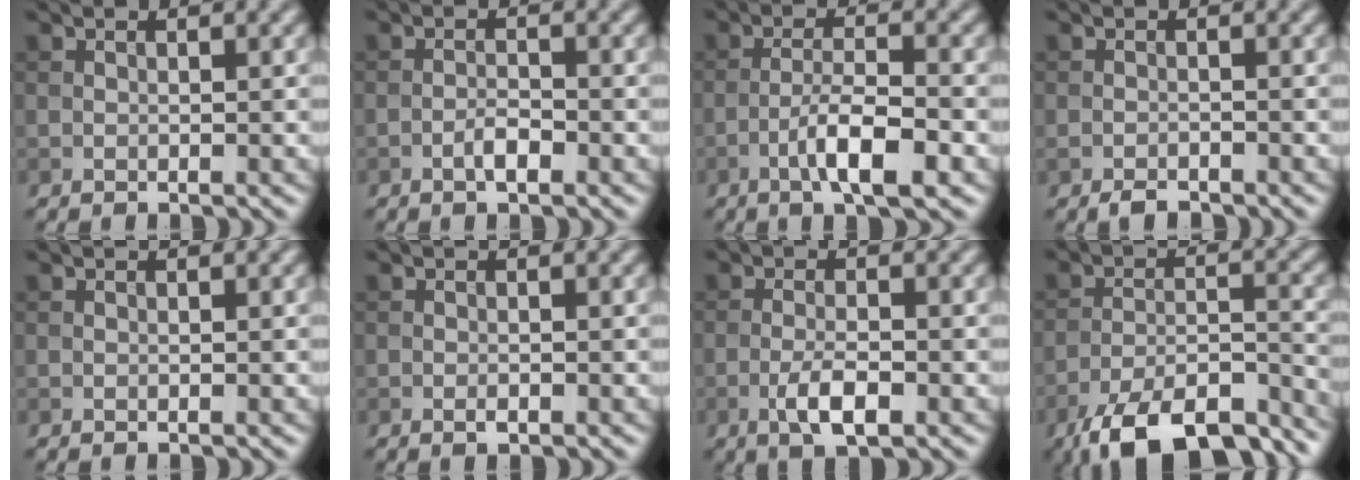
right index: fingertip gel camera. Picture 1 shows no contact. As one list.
[{"total": 1.7, "force": [-0.9, 0.5, 1.3], "torque": [-0.025, 0.002, -0.020]}, {"total": 5.3, "force": [-2.5, 1.2, 4.5], "torque": [-0.079, 0.006, -0.047]}, {"total": 1.6, "force": [-1.3, 0.6, 0.7], "torque": [-0.011, -0.001, -0.026]}, {"total": 0.0}, {"total": 0.7, "force": [-0.4, 0.2, 0.5], "torque": [-0.010, -0.001, -0.006]}, {"total": 3.3, "force": [-1.5, 1.0, 2.8], "torque": [-0.057, 0.000, -0.029]}, {"total": 12.2, "force": [-9.9, 3.6, 6.2], "torque": [-0.110, -0.014, -0.158]}]